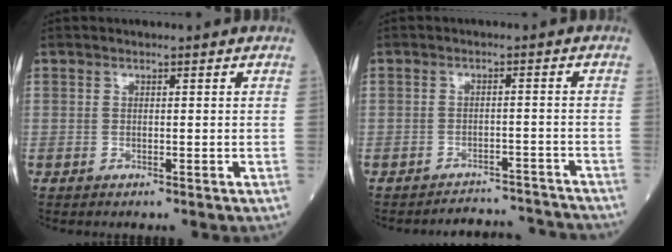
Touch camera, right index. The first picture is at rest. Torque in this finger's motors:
{"motor_torque": [-0.12, -0.20, -0.58, -0.09]}